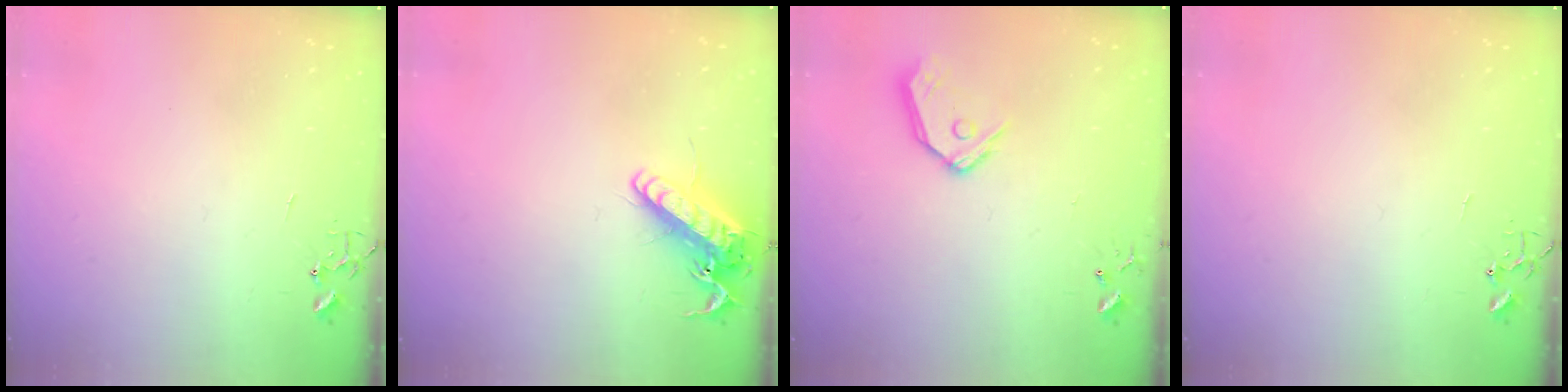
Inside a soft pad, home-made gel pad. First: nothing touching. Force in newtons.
{"total": 14.6, "press": 14.4, "slide": 2.4}
{"total": 10.3, "press": 10.2, "slide": 1.4}
{"total": 0.0}